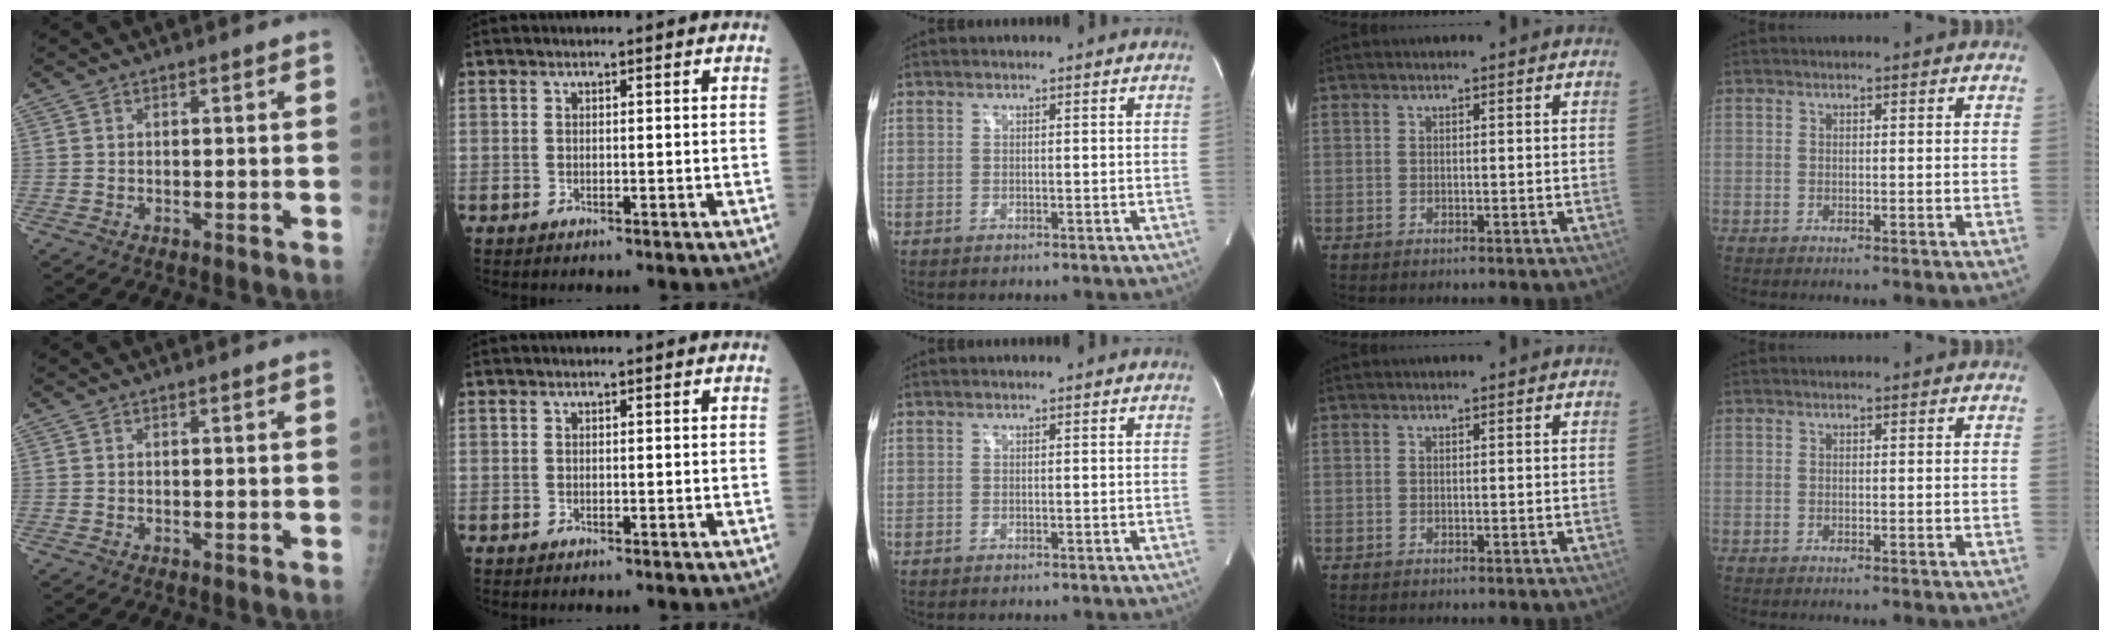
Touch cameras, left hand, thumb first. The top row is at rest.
{}